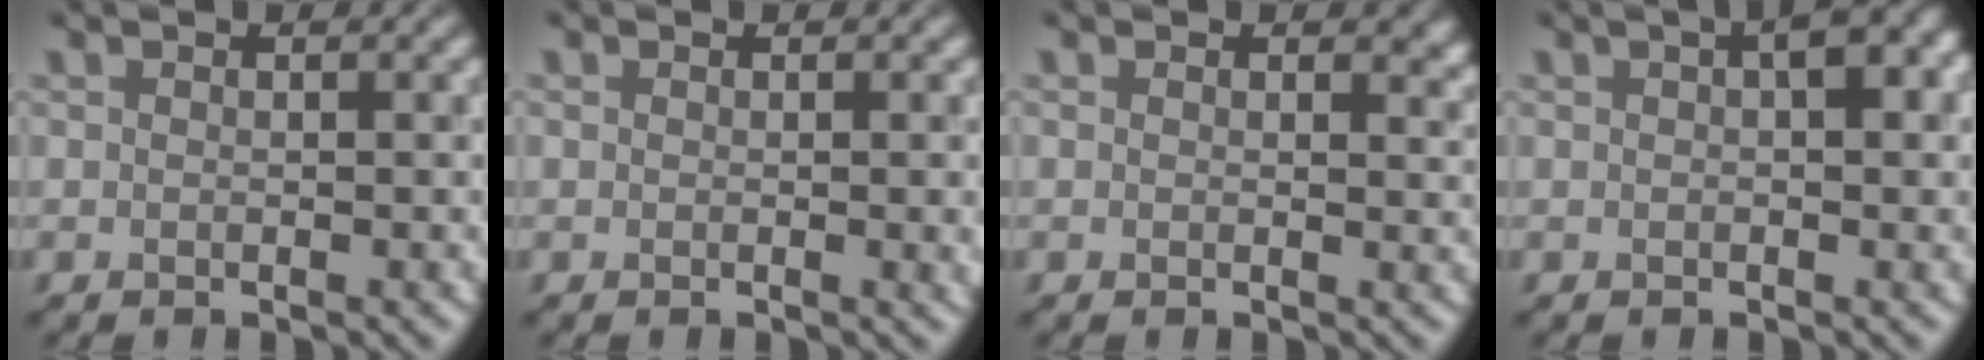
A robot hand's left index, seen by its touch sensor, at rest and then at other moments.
{"total": 1.4, "force": [0.1, 0.4, 1.3], "torque": [-0.013, -0.004, 0.001]}
{"total": 1.4, "force": [0.7, 1.0, 0.8], "torque": [-0.006, -0.007, 0.008]}
{"total": 3.6, "force": [1.1, 1.5, 3.1], "torque": [-0.038, 0.012, 0.014]}